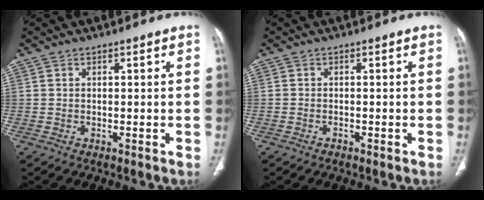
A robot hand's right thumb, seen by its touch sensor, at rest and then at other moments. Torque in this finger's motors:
{"motor_torque": [-0.19, 0.15, -0.26, -0.07, -0.01]}